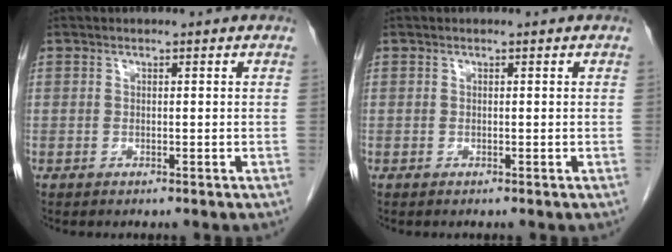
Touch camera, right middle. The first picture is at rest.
{"total": 0.0}